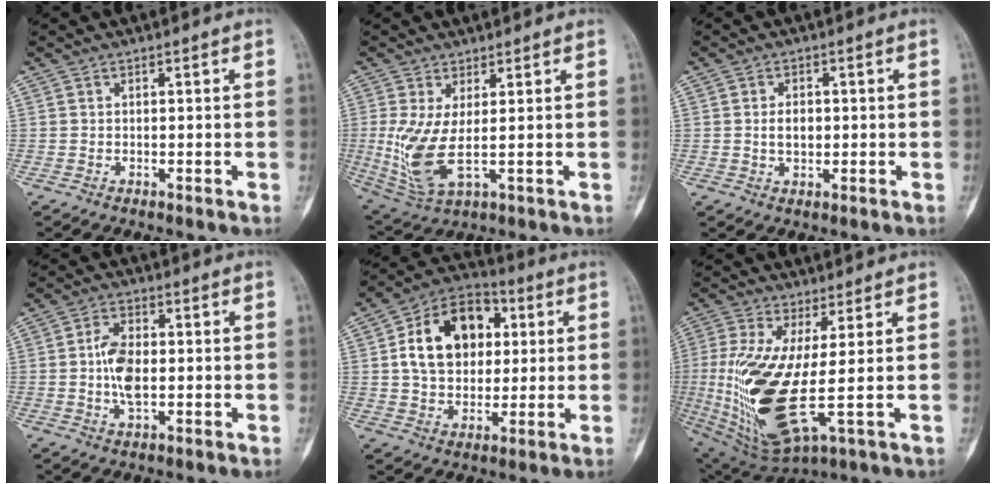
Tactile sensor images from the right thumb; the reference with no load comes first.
{"total": 9.1, "force": [0.3, 3.3, 8.5], "torque": [-0.205, -0.014, 0.019]}
{"total": 3.4, "force": [0.0, 2.3, 2.5], "torque": [-0.030, 0.002, 0.000]}
{"total": 7.0, "force": [-0.1, 3.9, 5.9], "torque": [-0.107, 0.007, -0.005]}
{"total": 17.0, "force": [3.5, 12.2, 11.3], "torque": [-0.153, 0.011, 0.055]}
{"total": 17.7, "force": [-0.5, 5.2, 16.9], "torque": [-0.379, -0.028, 0.008]}